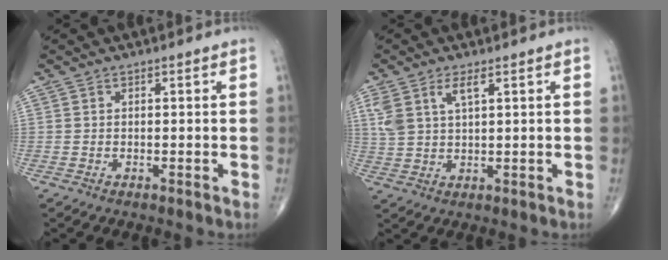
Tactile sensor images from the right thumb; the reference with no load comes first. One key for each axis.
{"total": 5.6, "fx": 2.7, "fy": 2.3, "fz": 4.4, "tx": -0.098, "ty": -0.002, "tz": 0.061}